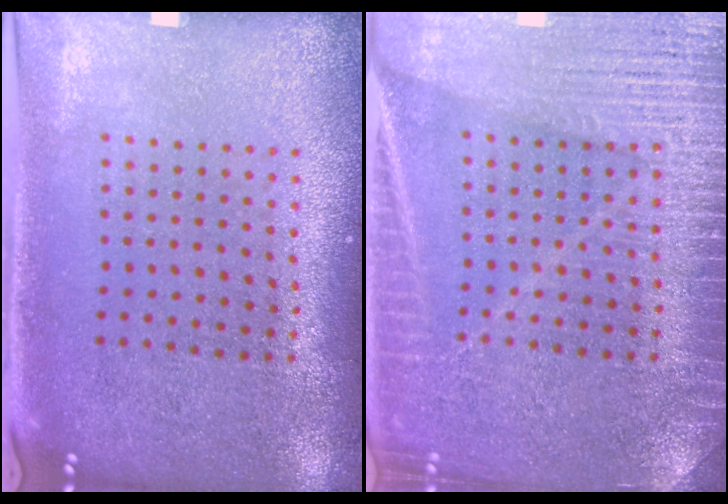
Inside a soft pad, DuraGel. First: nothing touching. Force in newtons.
{"total": 5.6, "press": 5.5, "slide": 0.9}